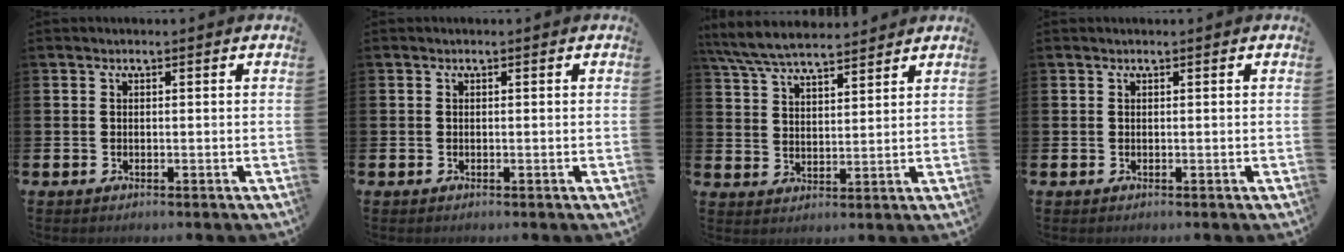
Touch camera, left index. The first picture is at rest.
{"total": 0.0}
{"total": 6.9, "force": [6.5, 1.1, 1.7], "torque": [-0.061, -0.027, 0.120]}
{"total": 0.0}